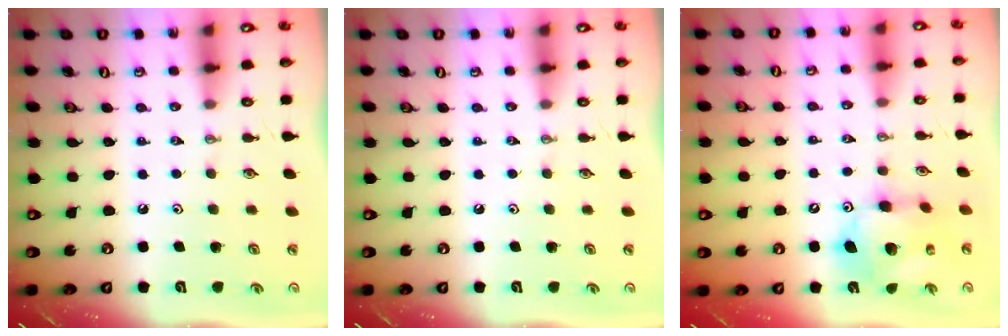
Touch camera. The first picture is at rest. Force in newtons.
{"total": 0.0}
{"total": 13.1, "press": 13.0, "slide": 1.2}